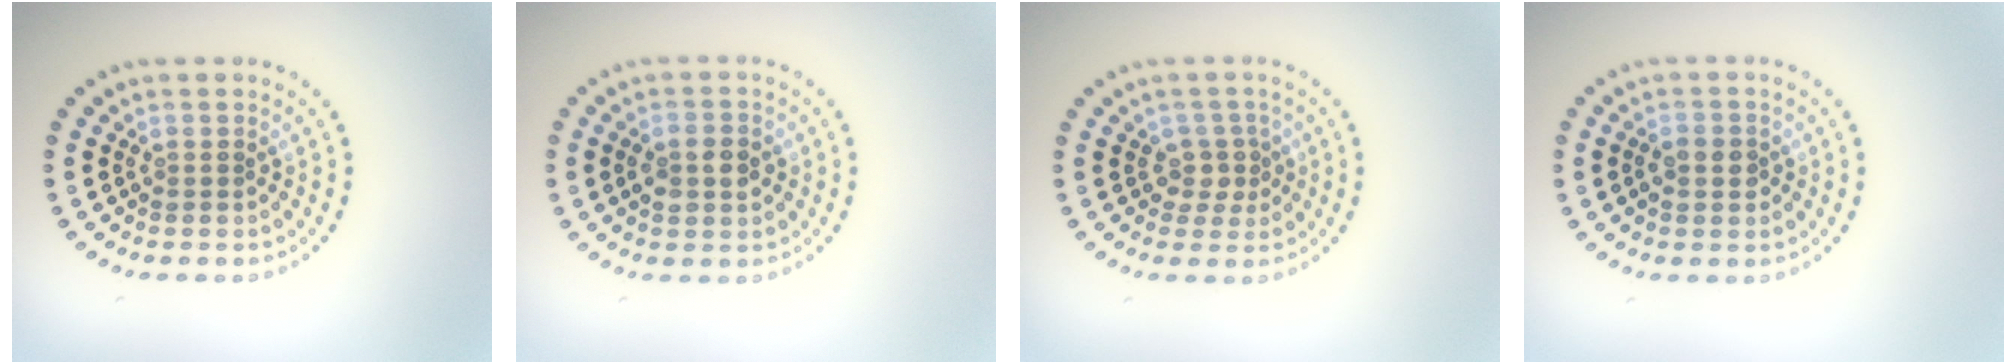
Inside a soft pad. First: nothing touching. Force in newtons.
{"total": 3.0, "press": 3.0, "slide": 0.2}
{"total": 2.0, "press": 1.5, "slide": 1.3}
{"total": 1.9, "press": 1.9, "slide": 0.4}